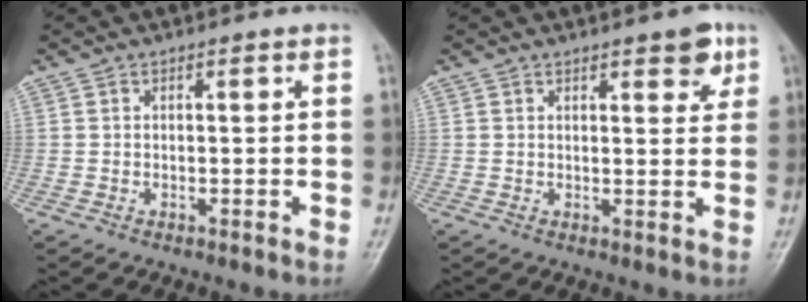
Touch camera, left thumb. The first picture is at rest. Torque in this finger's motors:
{"motor_torque": [-0.05, -0.06, -0.08, 0.25, 0.03]}